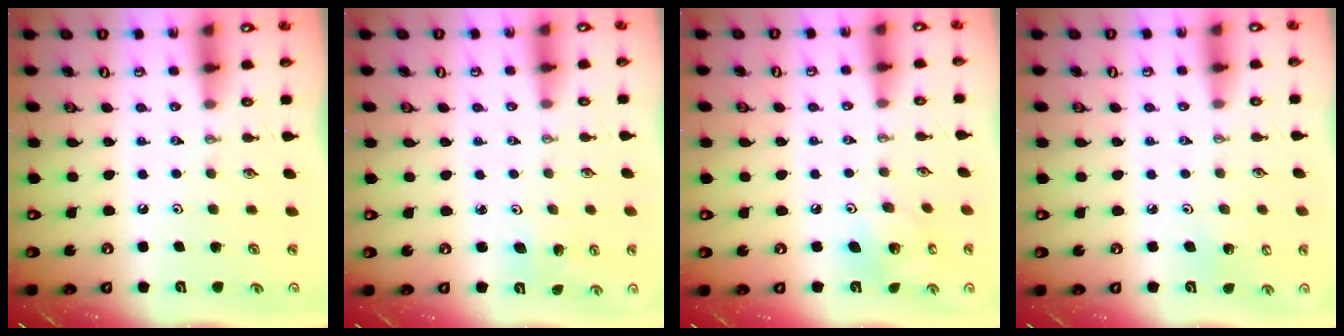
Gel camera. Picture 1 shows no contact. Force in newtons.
{"total": 2.1, "press": 2.1, "slide": 0.2}
{"total": 7.4, "press": 7.4, "slide": 0.2}
{"total": 2.8, "press": 2.7, "slide": 0.7}